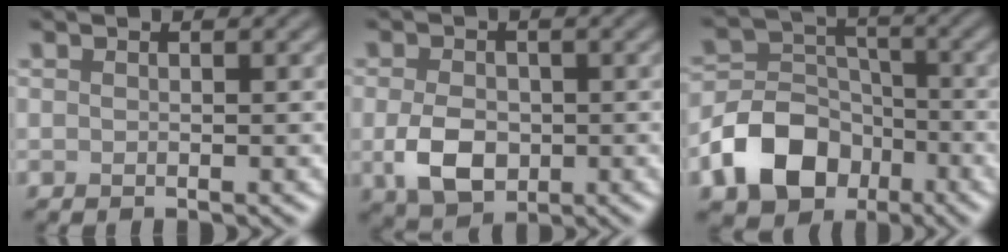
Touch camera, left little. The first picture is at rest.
{"total": 4.6, "force": [-0.8, 3.2, 3.1], "torque": [-0.064, -0.009, -0.019]}
{"total": 8.0, "force": [-3.9, 5.8, 3.9], "torque": [-0.070, -0.004, -0.082]}